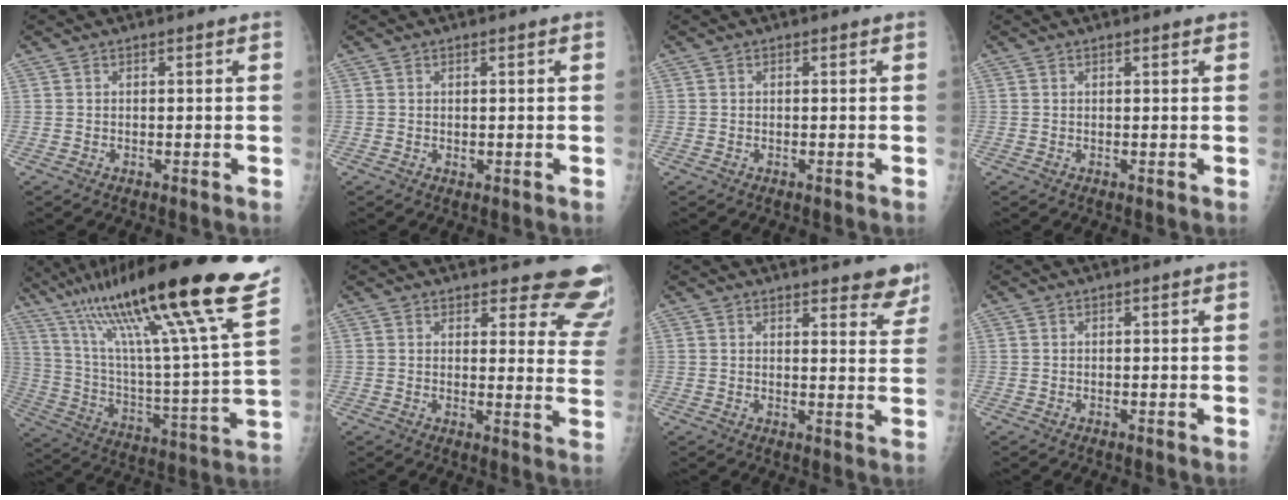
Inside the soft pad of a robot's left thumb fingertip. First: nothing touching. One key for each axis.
{"total": 0.6, "fx": 0.1, "fy": 0.3, "fz": 0.5, "tx": -0.007, "ty": -0.002, "tz": 0.006}
{"total": 0.0}
{"total": 0.9, "fx": 0.7, "fy": 0.1, "fz": 0.6, "tx": -0.005, "ty": 0.001, "tz": 0.010}
{"total": 32.8, "fx": 21.3, "fy": 2.5, "fz": 24.8, "tx": -0.409, "ty": -0.058, "tz": 0.357}
{"total": 14.3, "fx": 13.4, "fy": 3.8, "fz": 3.4, "tx": 0.017, "ty": -0.113, "tz": 0.123}
{"total": 8.2, "fx": 7.1, "fy": 2.1, "fz": 3.6, "tx": -0.013, "ty": -0.038, "tz": 0.072}
{"total": 0.0}